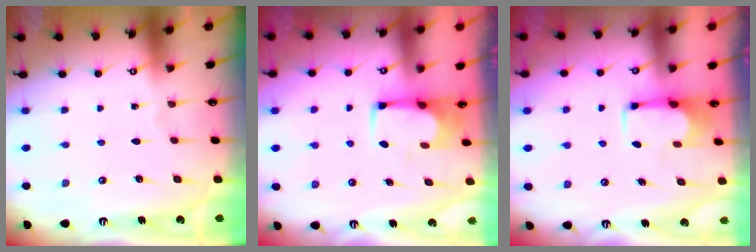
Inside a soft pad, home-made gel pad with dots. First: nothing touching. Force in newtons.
{"total": 1.8, "press": 1.7, "slide": 0.3}
{"total": 1.9, "press": 1.7, "slide": 0.7}